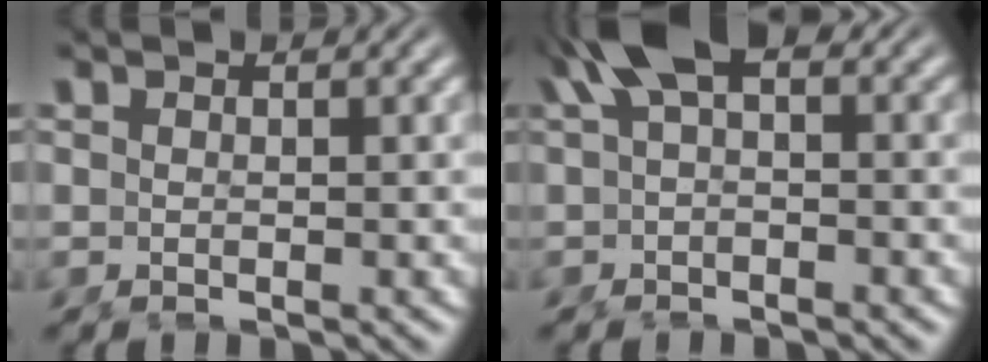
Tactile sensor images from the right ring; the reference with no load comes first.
{"total": 5.2, "force": [1.7, 2.2, 4.4], "torque": [-0.093, 0.004, 0.030]}